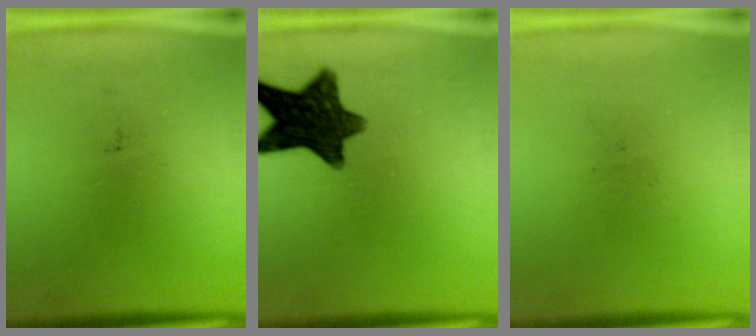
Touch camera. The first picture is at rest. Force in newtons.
{"total": 12.2}
{"total": 0.0}